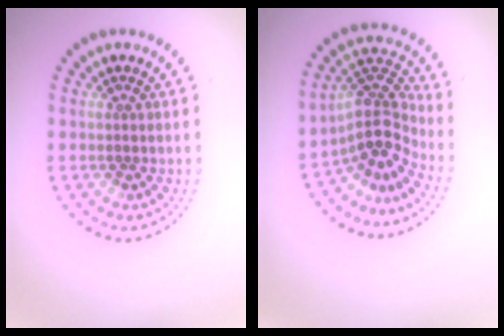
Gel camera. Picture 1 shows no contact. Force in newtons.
{"total": 4.3, "press": 3.1, "slide": 3.0}